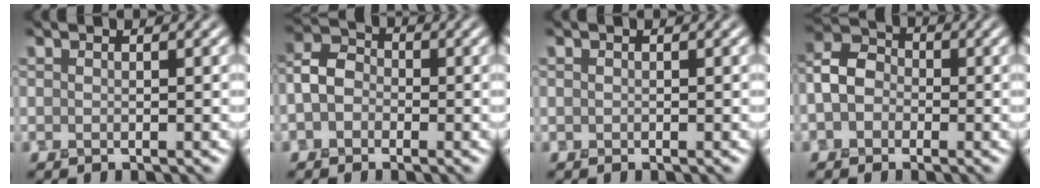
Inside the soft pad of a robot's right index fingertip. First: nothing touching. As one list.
[{"total": 3.0, "force": [-0.7, 2.5, 1.5], "torque": [-0.028, 0.012, -0.021]}, {"total": 0.0}, {"total": 3.8, "force": [-0.7, 3.2, 1.9], "torque": [-0.037, 0.013, -0.021]}]